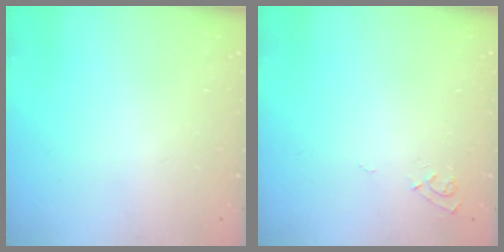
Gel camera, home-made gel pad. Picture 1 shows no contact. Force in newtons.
{"total": 6.8, "press": 6.8, "slide": 0.6}